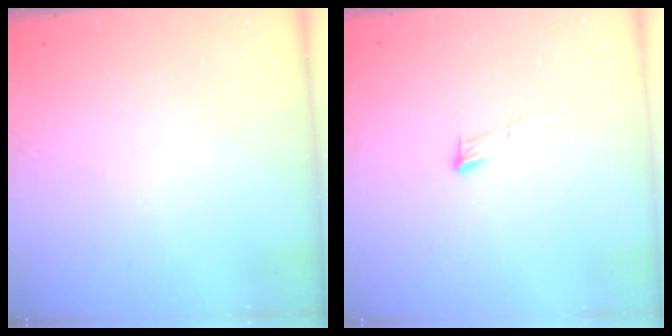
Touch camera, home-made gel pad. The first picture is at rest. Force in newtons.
{"total": 4.0, "press": 4.0, "slide": 0.3}